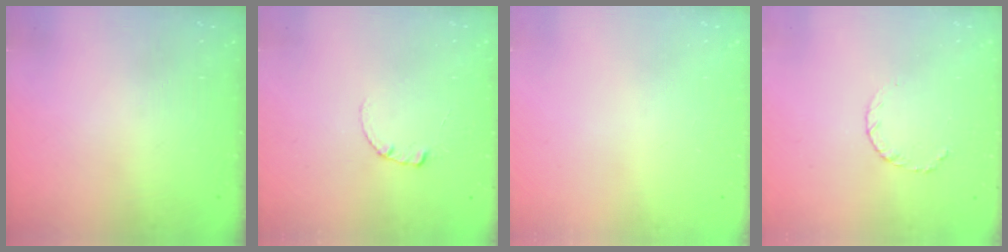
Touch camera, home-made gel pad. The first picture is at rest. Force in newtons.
{"total": 0.6, "press": 0.6, "slide": 0.1}
{"total": 0.0}
{"total": 3.5, "press": 3.5, "slide": 0.4}